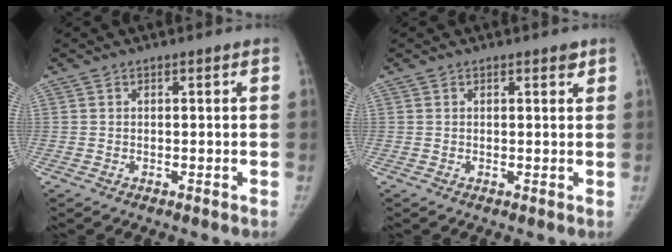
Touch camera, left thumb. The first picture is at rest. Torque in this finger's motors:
{"motor_torque": [0.43, -0.07, 0.47, -0.03, 0.08]}